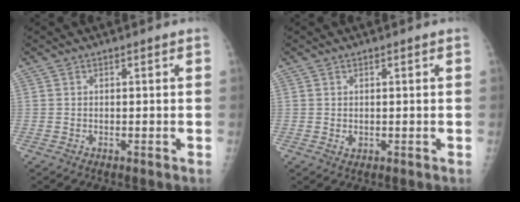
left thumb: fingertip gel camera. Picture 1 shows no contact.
{"total": 1.0, "force": [0.2, 0.7, 0.6], "torque": [-0.005, -0.003, 0.006]}